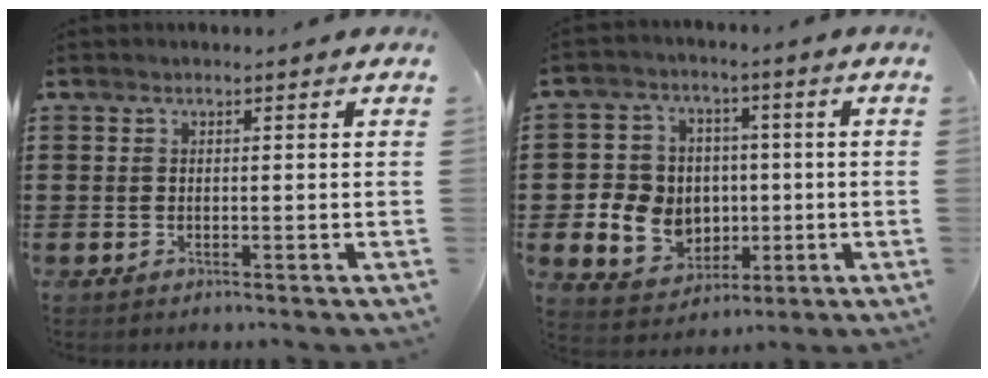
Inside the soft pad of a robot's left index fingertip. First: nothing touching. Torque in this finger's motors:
{"motor_torque": [1.07, 1.07, 0.35, 0.08]}